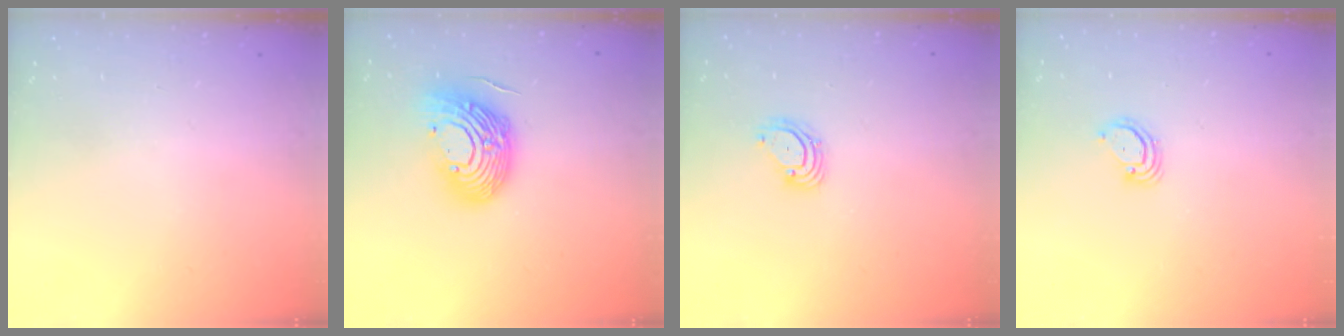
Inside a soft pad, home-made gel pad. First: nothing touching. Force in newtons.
{"total": 15.1, "press": 15.0, "slide": 1.9}
{"total": 3.2, "press": 3.2, "slide": 0.3}
{"total": 2.8, "press": 2.8, "slide": 0.3}